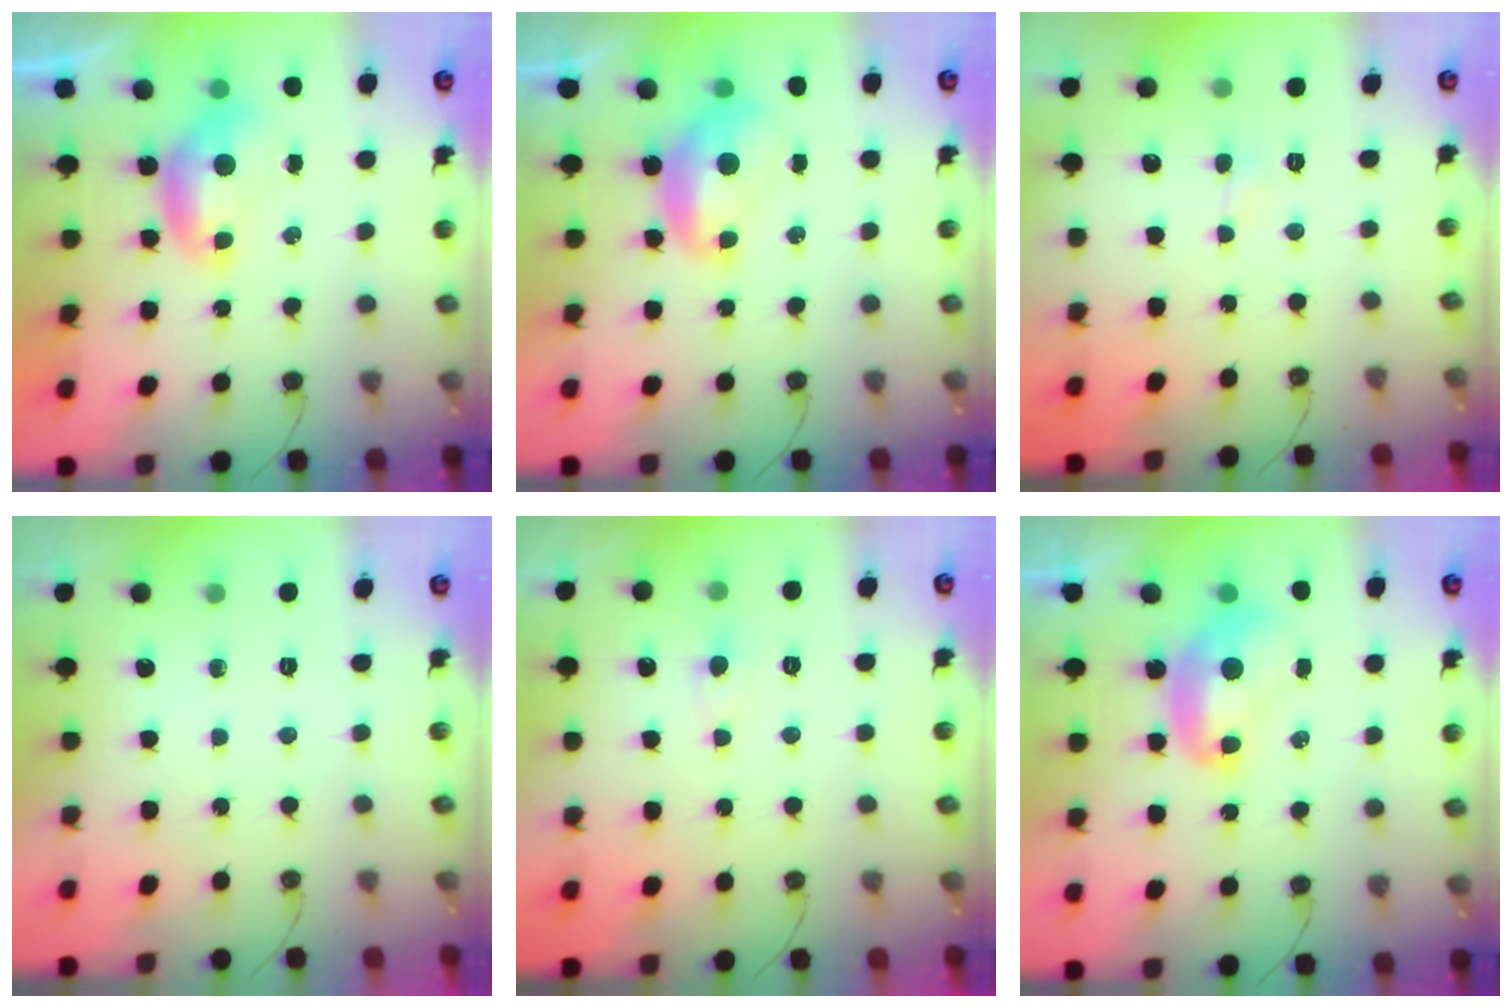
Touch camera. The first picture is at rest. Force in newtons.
{"total": 3.1, "press": 2.9, "slide": 0.8}
{"total": 0.9, "press": 0.9, "slide": 0.3}
{"total": 0.0}
{"total": 1.2, "press": 1.0, "slide": 0.6}
{"total": 2.4, "press": 2.4, "slide": 0.3}